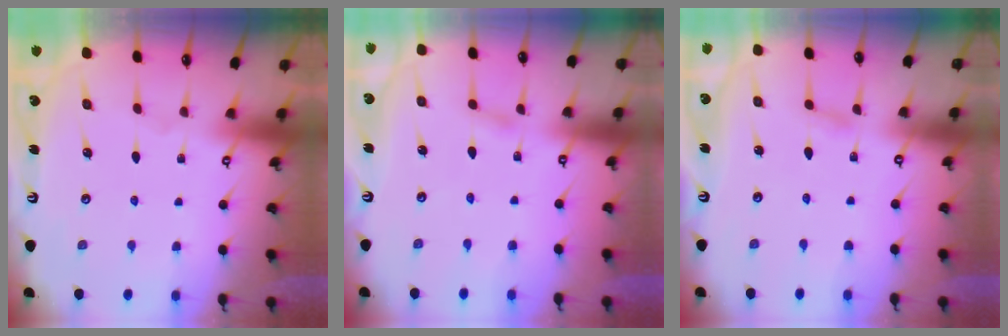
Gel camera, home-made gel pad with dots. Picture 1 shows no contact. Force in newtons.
{"total": 1.9, "press": 1.9, "slide": 0.2}
{"total": 1.6, "press": 1.6, "slide": 0.1}